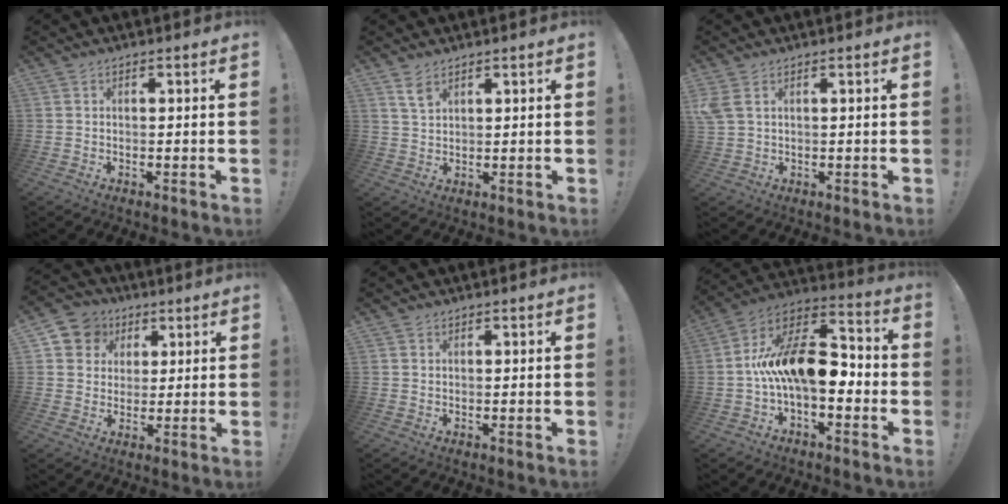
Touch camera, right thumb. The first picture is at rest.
{"total": 4.4, "force": [3.0, 2.3, 2.4], "torque": [-0.029, -0.018, 0.053]}
{"total": 3.8, "force": [1.6, 1.5, 3.1], "torque": [-0.065, -0.002, 0.031]}
{"total": 8.9, "force": [3.0, 8.1, 2.1], "torque": [-0.031, -0.010, 0.063]}
{"total": 1.0, "force": [0.8, 0.6, 0.1], "torque": [0.007, -0.003, 0.014]}
{"total": 18.2, "force": [-1.4, 9.5, 15.4], "torque": [-0.270, 0.010, -0.019]}